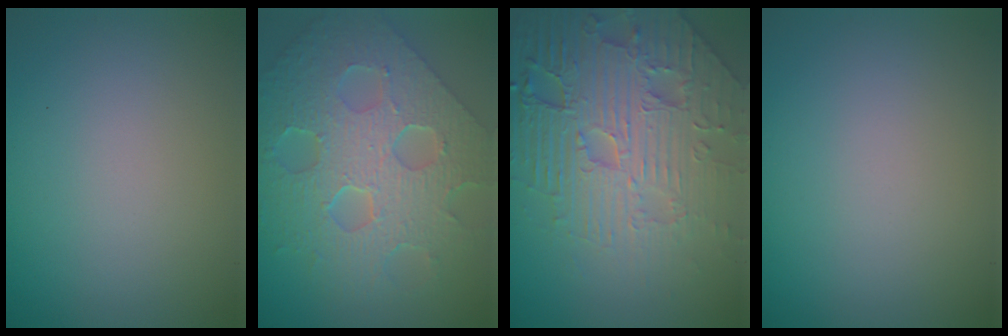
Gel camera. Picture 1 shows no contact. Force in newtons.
{"total": 8.7, "press": 6.4, "slide": 5.9}
{"total": 8.0, "press": 6.2, "slide": 5.1}
{"total": 0.0}